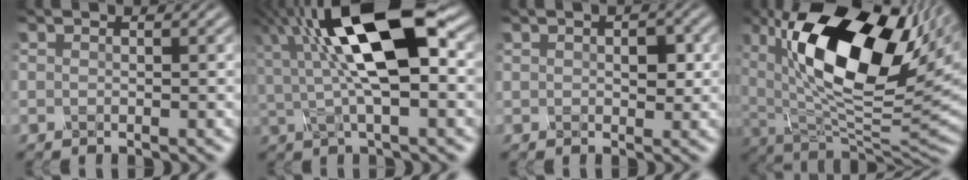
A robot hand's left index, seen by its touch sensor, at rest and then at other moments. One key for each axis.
{"total": 12.5, "fx": 3.2, "fy": 4.4, "fz": 11.2, "tx": -0.189, "ty": 0.018, "tz": 0.046}
{"total": 2.1, "fx": 0.4, "fy": 1.3, "fz": 1.6, "tx": -0.025, "ty": 0.001, "tz": 0.009}
{"total": 16.8, "fx": 5.7, "fy": 7.6, "fz": 13.9, "tx": -0.234, "ty": 0.003, "tz": 0.090}